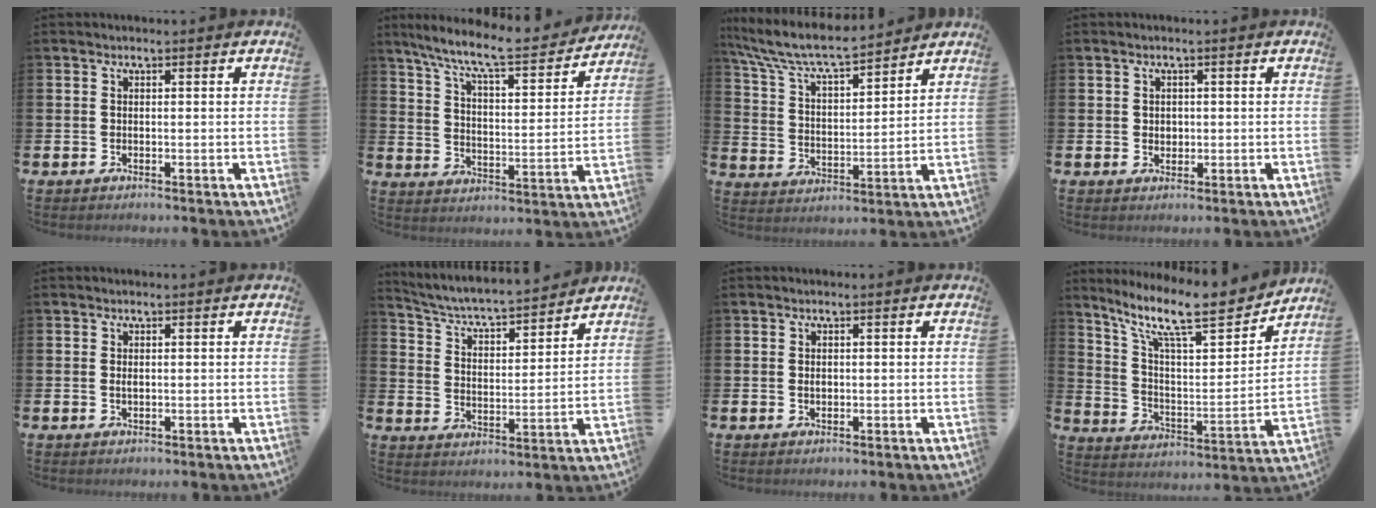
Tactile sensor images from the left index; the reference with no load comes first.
{"total": 9.4, "force": [8.2, 1.2, 4.3], "torque": [-0.112, -0.055, 0.137]}
{"total": 8.2, "force": [7.7, 1.1, 2.8], "torque": [-0.088, -0.052, 0.132]}
{"total": 1.2, "force": [0.5, 1.0, 0.4], "torque": [0.004, 0.002, 0.006]}
{"total": 0.5, "force": [0.1, 0.2, 0.5], "torque": [-0.004, -0.001, 0.000]}
{"total": 5.6, "force": [5.3, 0.4, 1.7], "torque": [-0.063, -0.047, 0.086]}
{"total": 0.7, "force": [0.1, 0.5, 0.5], "torque": [0.003, -0.001, -0.002]}
{"total": 12.6, "force": [10.2, 3.0, 6.8], "torque": [-0.157, -0.061, 0.174]}